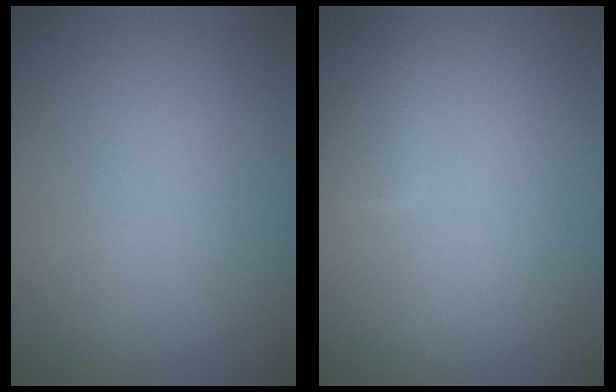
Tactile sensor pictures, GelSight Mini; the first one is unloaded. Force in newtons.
{"total": 1.7, "press": 1.7, "slide": 0.3}